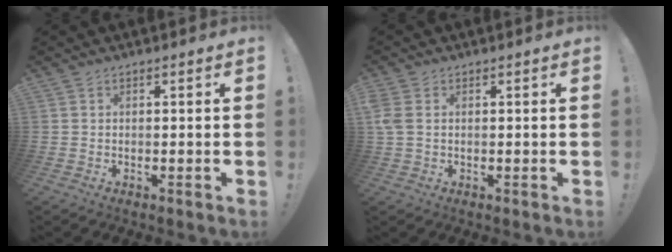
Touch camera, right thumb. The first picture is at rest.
{"total": 3.5, "force": [0.7, 2.4, 2.5], "torque": [-0.067, 0.004, 0.014]}